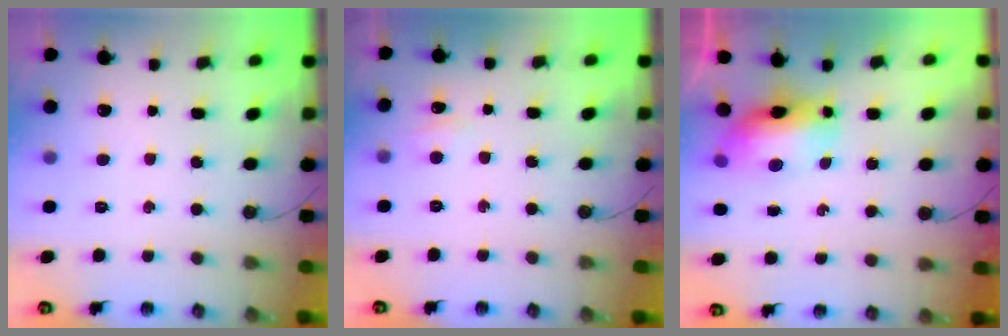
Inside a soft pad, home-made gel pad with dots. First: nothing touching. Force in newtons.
{"total": 5.5, "press": 5.4, "slide": 0.8}
{"total": 9.8, "press": 9.7, "slide": 1.9}